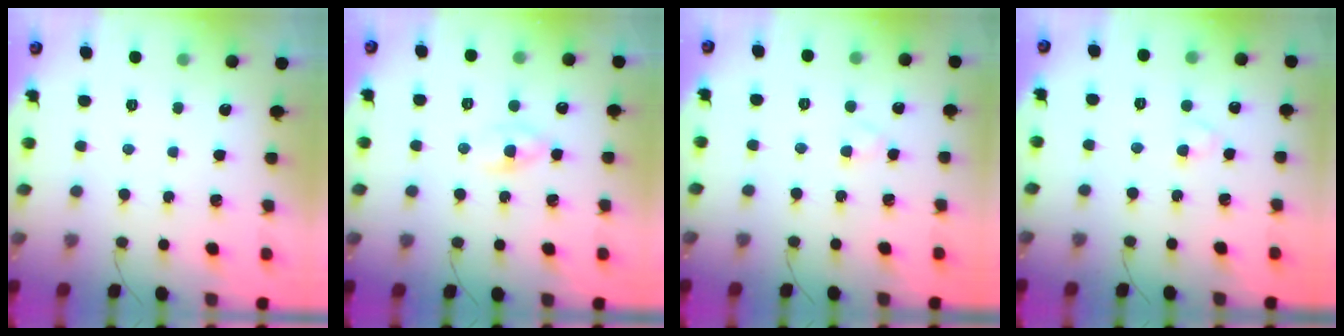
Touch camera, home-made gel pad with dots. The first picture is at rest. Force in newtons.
{"total": 1.7, "press": 1.4, "slide": 0.8}
{"total": 1.8, "press": 1.5, "slide": 0.9}
{"total": 2.3, "press": 2.1, "slide": 1.0}